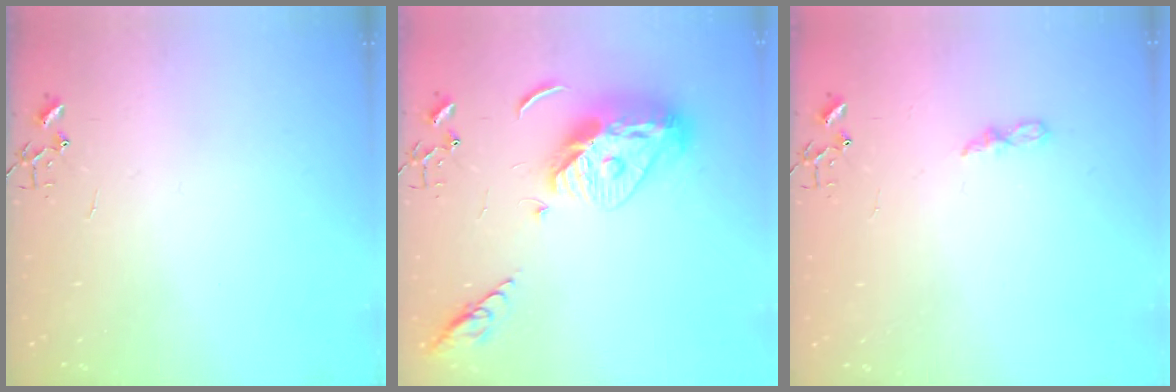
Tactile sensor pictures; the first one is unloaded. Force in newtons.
{"total": 15.0, "press": 14.9, "slide": 1.3}
{"total": 6.2, "press": 6.1, "slide": 0.7}